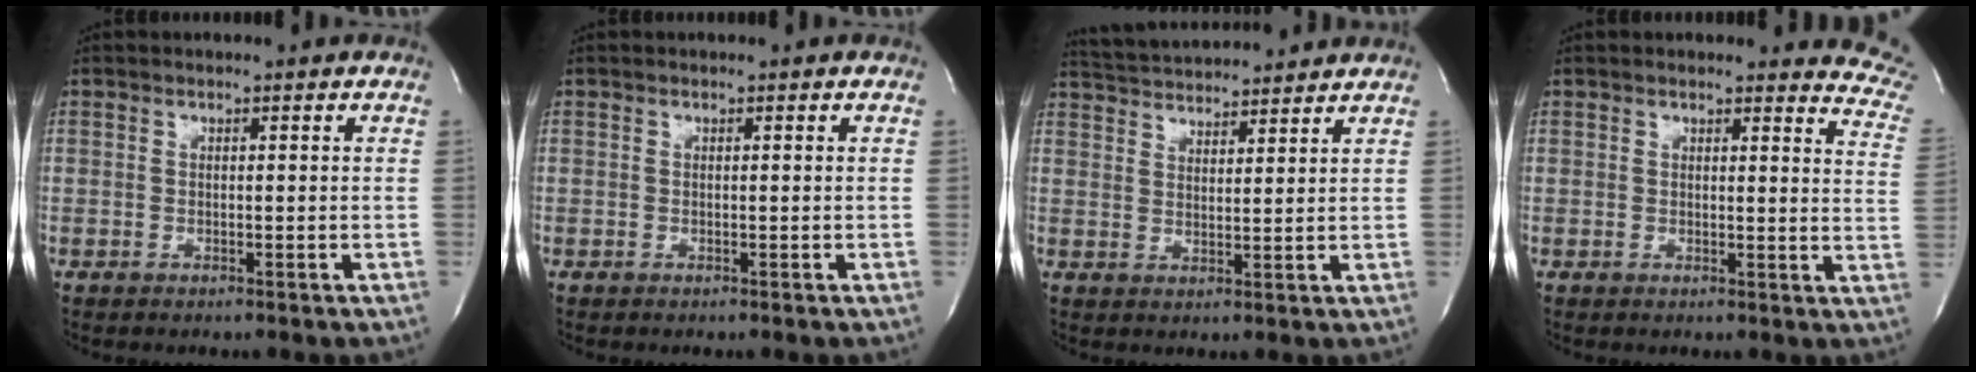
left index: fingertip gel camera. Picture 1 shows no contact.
{"total": 0.0}
{"total": 10.3, "force": [10.0, 0.8, 2.5], "torque": [-0.057, 0.020, 0.156]}
{"total": 11.8, "force": [11.3, 2.1, 2.9], "torque": [0.002, -0.071, 0.081]}